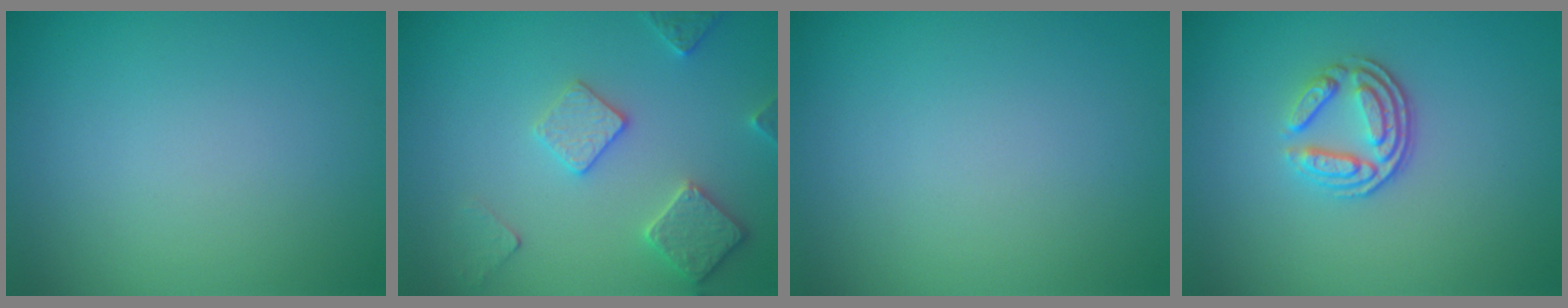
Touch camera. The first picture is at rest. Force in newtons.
{"total": 3.3, "press": 3.1, "slide": 1.3}
{"total": 0.0}
{"total": 3.6, "press": 2.7, "slide": 2.4}